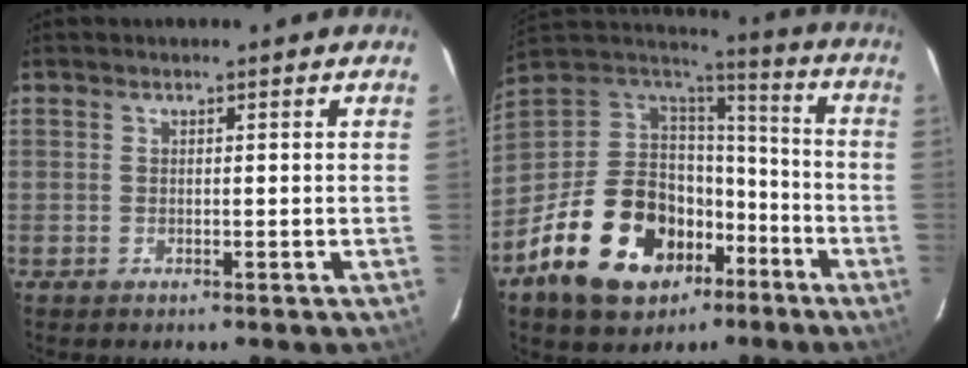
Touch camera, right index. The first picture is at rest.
{"total": 25.8, "force": [-12.3, 16.2, 15.8], "torque": [-0.339, -0.004, -0.191]}